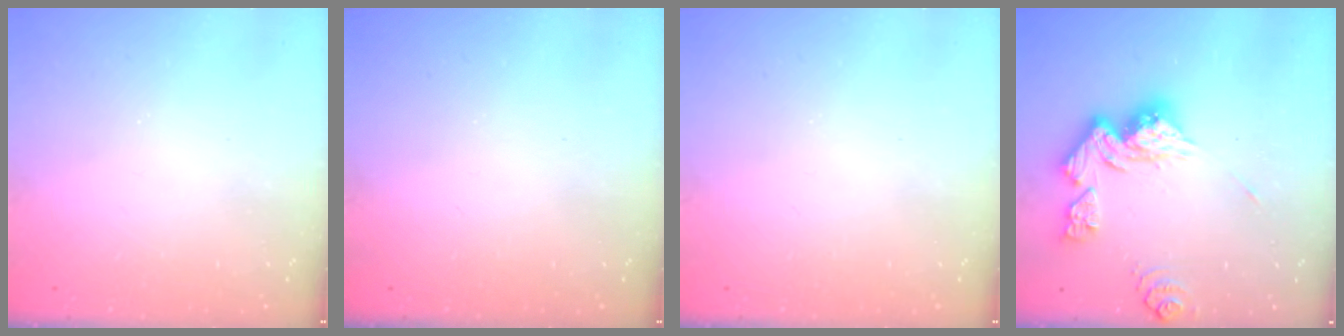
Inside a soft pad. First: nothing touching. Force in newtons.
{"total": 0.0}
{"total": 0.0}
{"total": 14.6, "press": 14.5, "slide": 1.5}